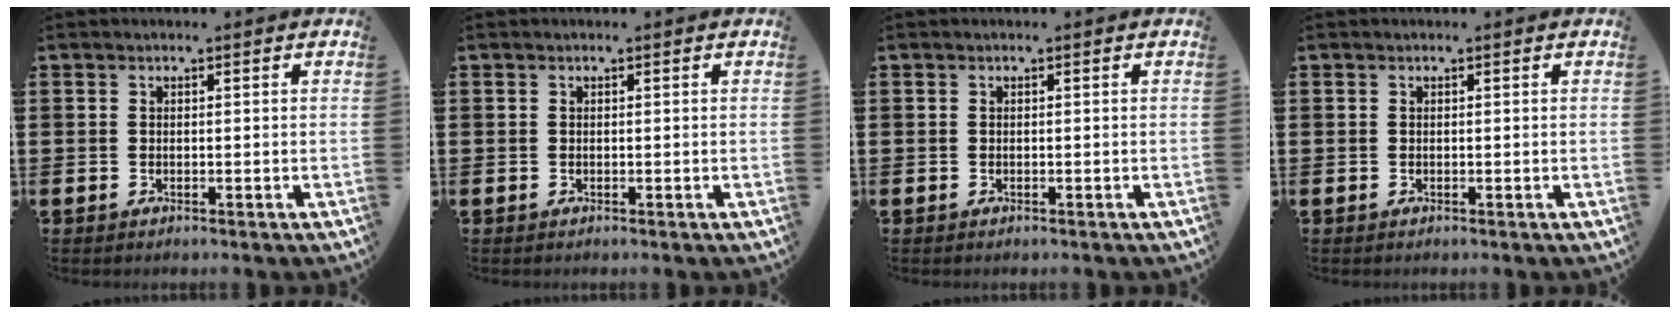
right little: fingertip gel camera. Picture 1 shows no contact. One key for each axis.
{"total": 0.0}
{"total": 0.0}
{"total": 0.0}